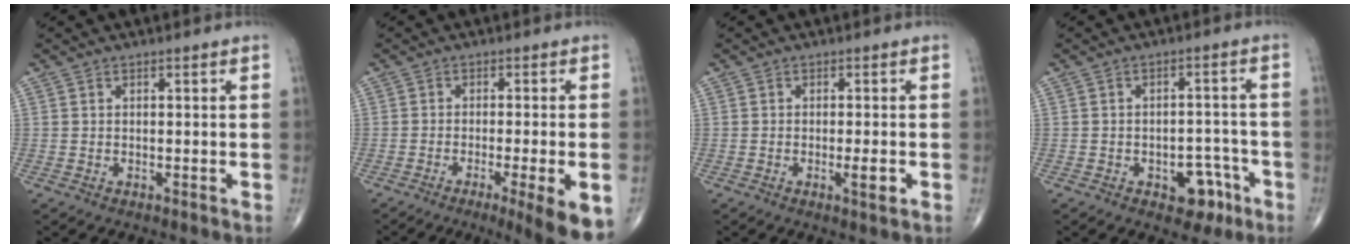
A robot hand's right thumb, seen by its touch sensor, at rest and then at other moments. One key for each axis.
{"total": 10.9, "fx": -5.3, "fy": 1.4, "fz": 9.4, "tx": -0.108, "ty": -0.006, "tz": -0.075}
{"total": 2.7, "fx": -0.9, "fy": 0.4, "fz": 2.5, "tx": -0.042, "ty": -0.003, "tz": -0.016}
{"total": 7.0, "fx": -3.5, "fy": 4.3, "fz": 4.3, "tx": -0.024, "ty": 0.033, "tz": -0.042}